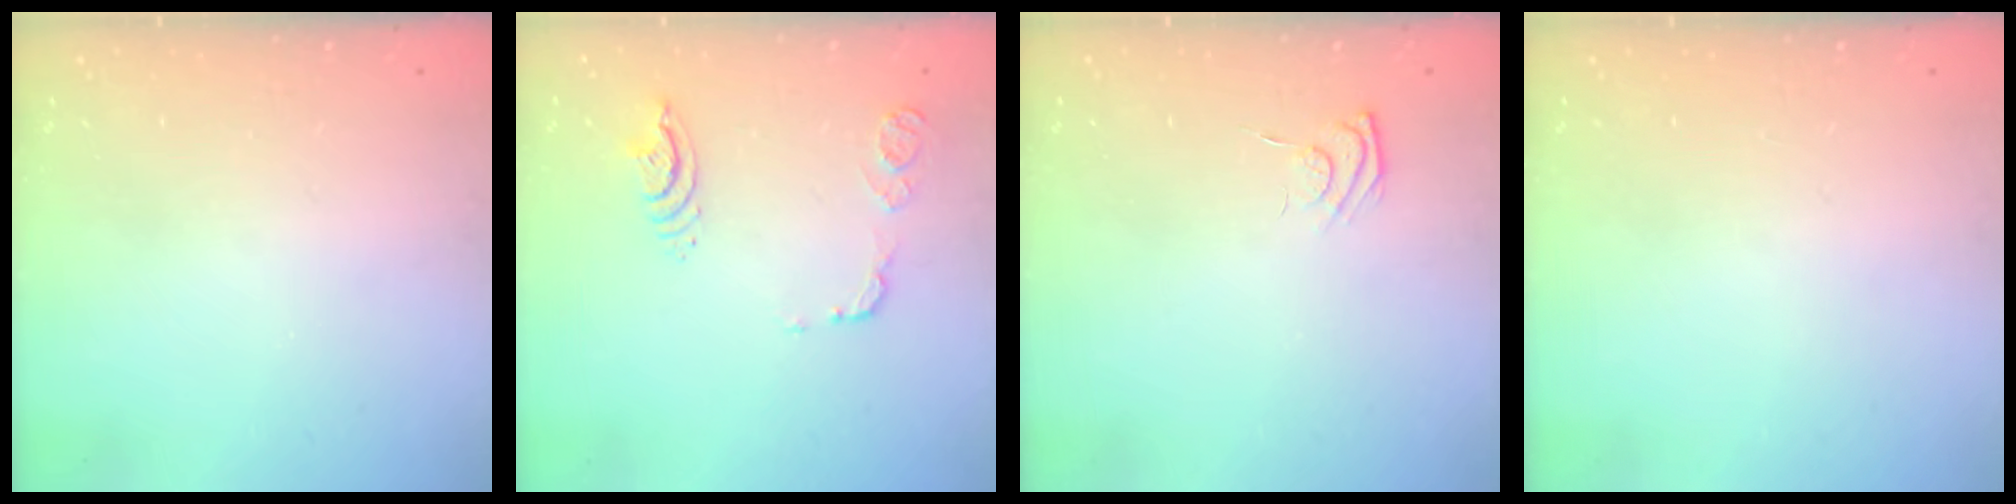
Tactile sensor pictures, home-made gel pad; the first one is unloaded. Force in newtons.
{"total": 10.8, "press": 10.7, "slide": 1.4}
{"total": 4.9, "press": 4.7, "slide": 1.1}
{"total": 0.0}